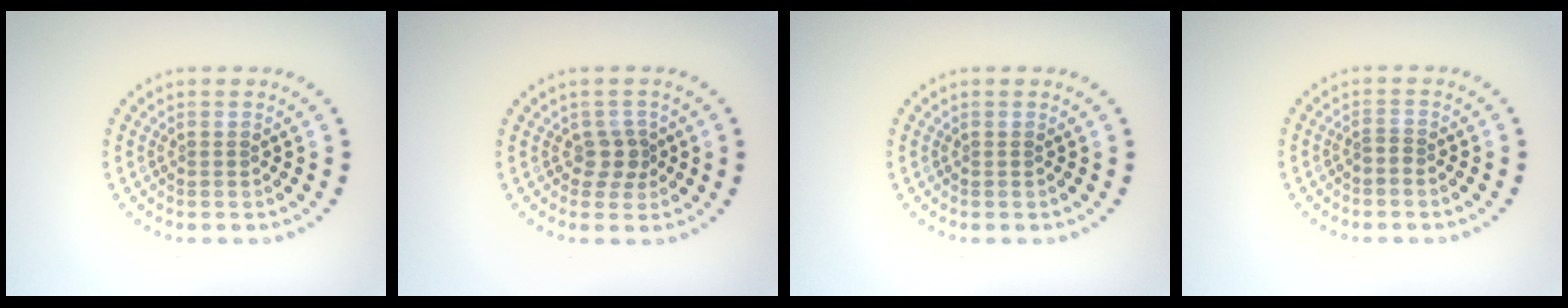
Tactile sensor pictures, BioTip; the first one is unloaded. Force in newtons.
{"total": 1.9, "press": 1.5, "slide": 1.1}
{"total": 0.0}
{"total": 0.6, "press": 0.4, "slide": 0.5}